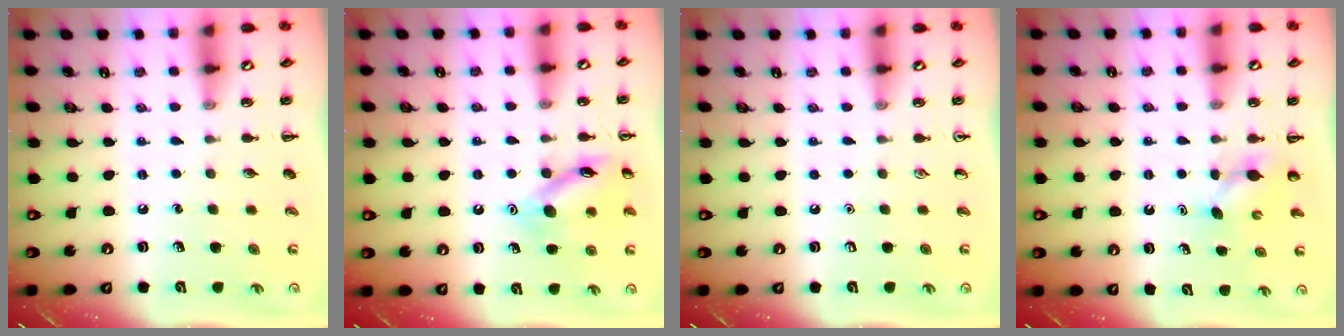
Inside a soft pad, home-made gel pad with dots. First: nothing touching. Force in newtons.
{"total": 12.9, "press": 12.9, "slide": 1.0}
{"total": 0.0}
{"total": 3.8, "press": 3.6, "slide": 1.2}